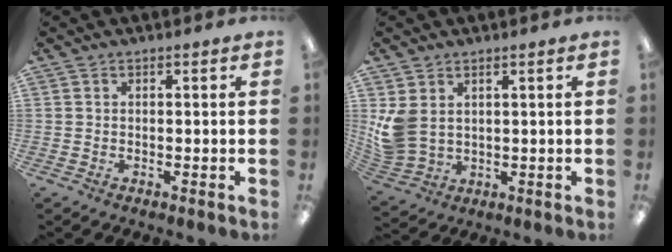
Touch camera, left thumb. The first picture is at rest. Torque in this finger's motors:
{"motor_torque": [0.02, 0.22, 0.49, -0.50, 0.05]}